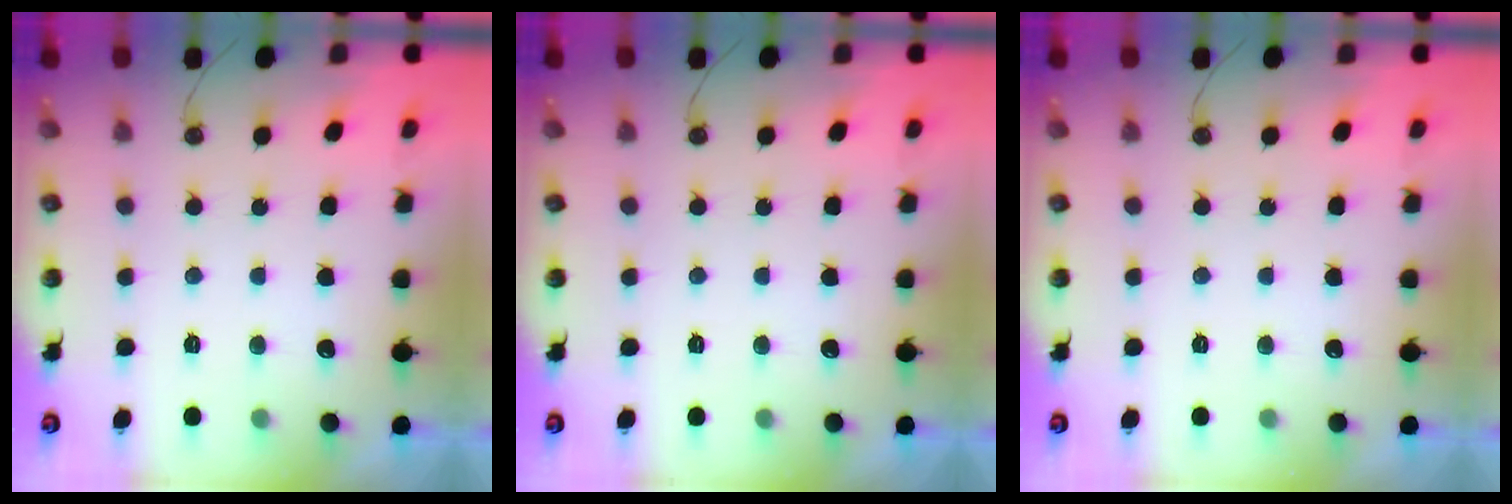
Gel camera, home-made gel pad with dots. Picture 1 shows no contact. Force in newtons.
{"total": 0.0}
{"total": 0.0}